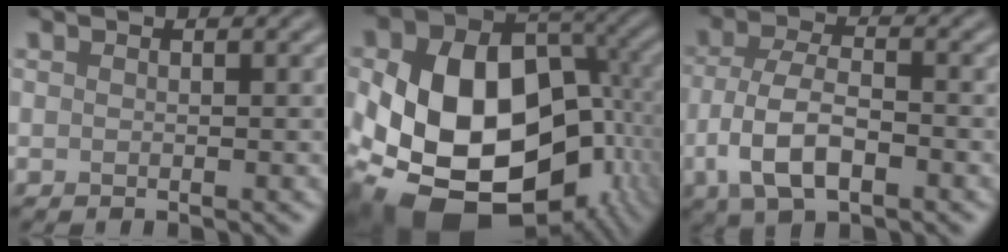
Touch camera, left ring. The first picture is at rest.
{"total": 17.3, "force": [-3.9, 12.3, 11.6], "torque": [-0.199, -0.026, -0.049]}
{"total": 6.1, "force": [-2.3, 2.9, 4.8], "torque": [-0.095, -0.003, -0.050]}